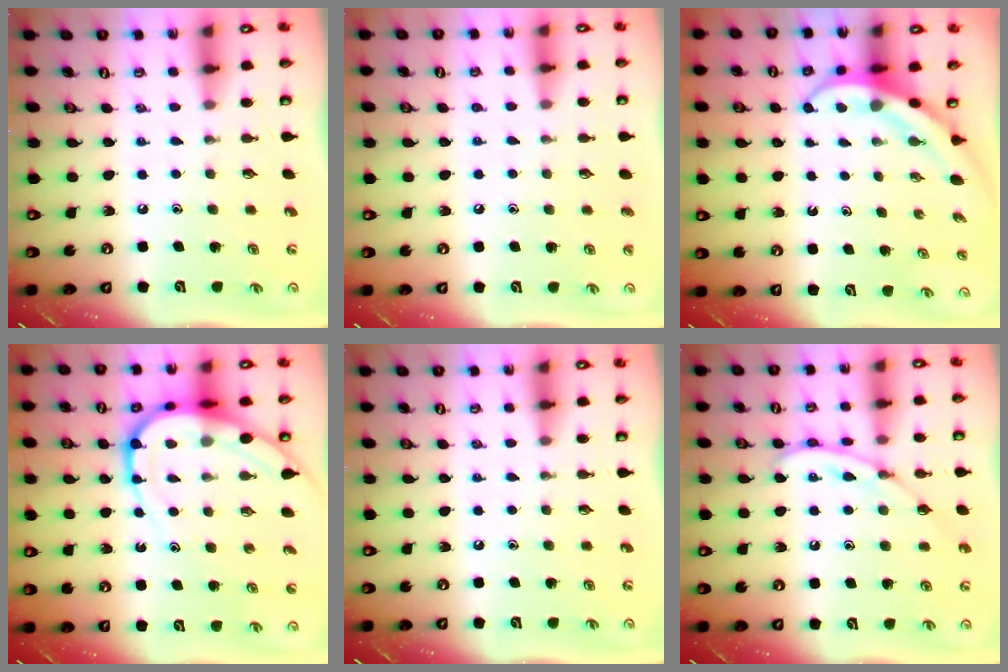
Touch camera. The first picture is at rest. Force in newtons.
{"total": 3.5, "press": 3.4, "slide": 0.4}
{"total": 4.0, "press": 4.0, "slide": 0.4}
{"total": 12.3, "press": 12.2, "slide": 1.2}
{"total": 0.0}
{"total": 9.3, "press": 9.3, "slide": 0.7}